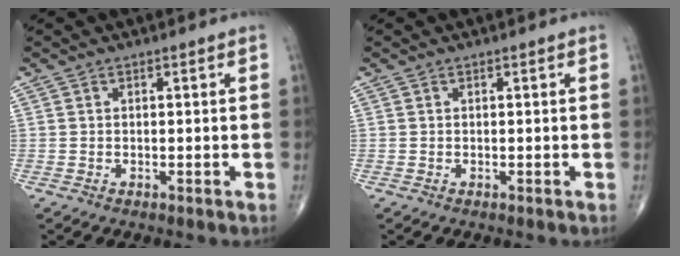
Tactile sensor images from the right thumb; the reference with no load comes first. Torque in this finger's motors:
{"motor_torque": [0.00, 0.00, 0.00, 0.00, 0.00]}